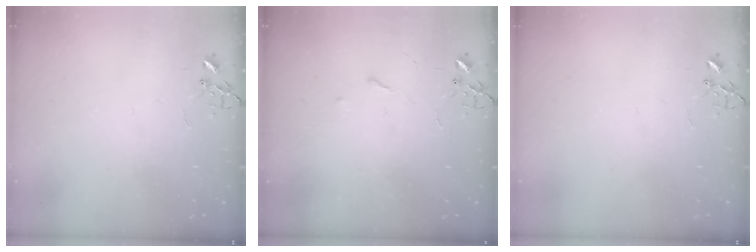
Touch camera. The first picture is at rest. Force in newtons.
{"total": 2.9, "press": 2.8, "slide": 0.5}
{"total": 0.0}